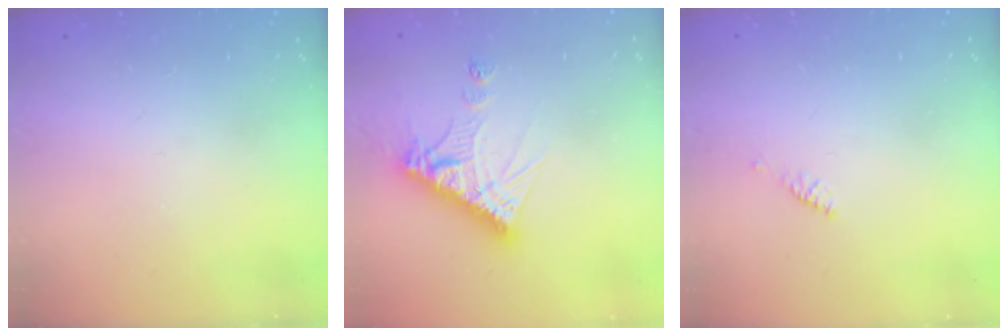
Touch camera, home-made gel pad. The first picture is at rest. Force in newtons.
{"total": 11.2, "press": 11.2, "slide": 1.0}
{"total": 2.4, "press": 2.3, "slide": 0.7}